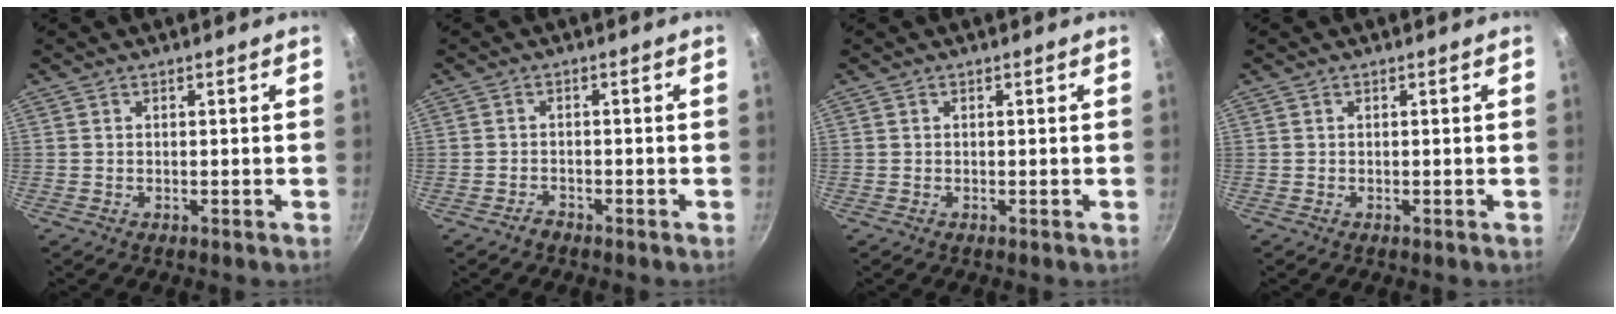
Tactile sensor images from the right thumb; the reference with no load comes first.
{"total": 1.5, "force": [-1.3, 0.7, 0.2], "torque": [-0.001, 0.017, -0.023]}
{"total": 0.0}
{"total": 0.0}